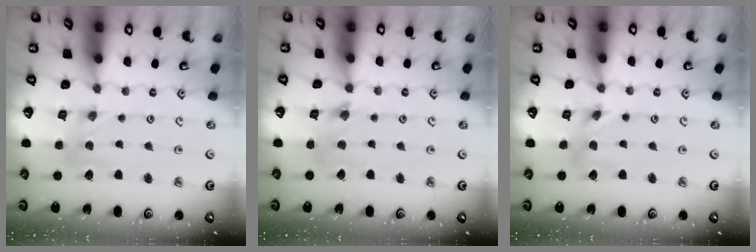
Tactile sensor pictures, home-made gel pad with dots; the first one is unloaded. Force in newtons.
{"total": 2.5, "press": 2.5, "slide": 0.2}
{"total": 2.7, "press": 2.7, "slide": 0.2}